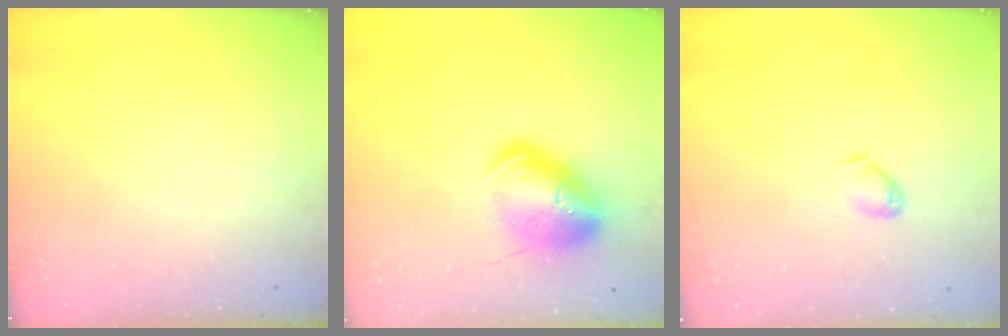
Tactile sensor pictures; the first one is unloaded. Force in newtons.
{"total": 17.2, "press": 17.0, "slide": 2.7}
{"total": 4.3, "press": 4.2, "slide": 1.0}